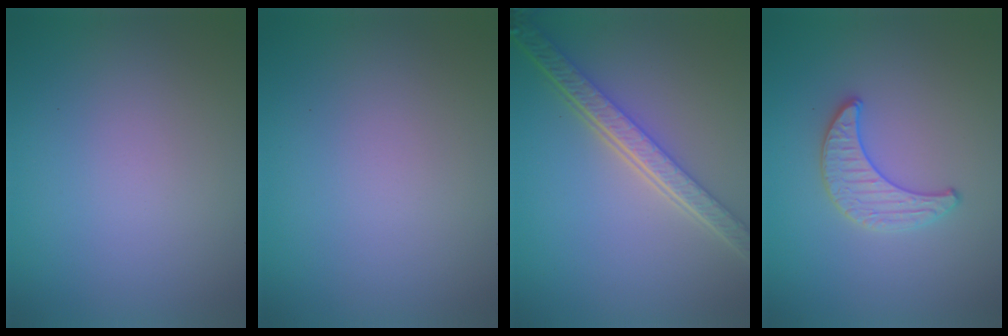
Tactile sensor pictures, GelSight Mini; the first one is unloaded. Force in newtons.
{"total": 0.0}
{"total": 5.9, "press": 4.5, "slide": 3.8}
{"total": 2.0, "press": 2.0, "slide": 0.1}